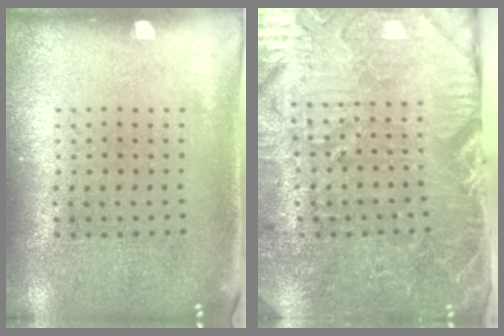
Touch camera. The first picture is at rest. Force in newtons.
{"total": 4.1, "press": 4.1, "slide": 0.8}